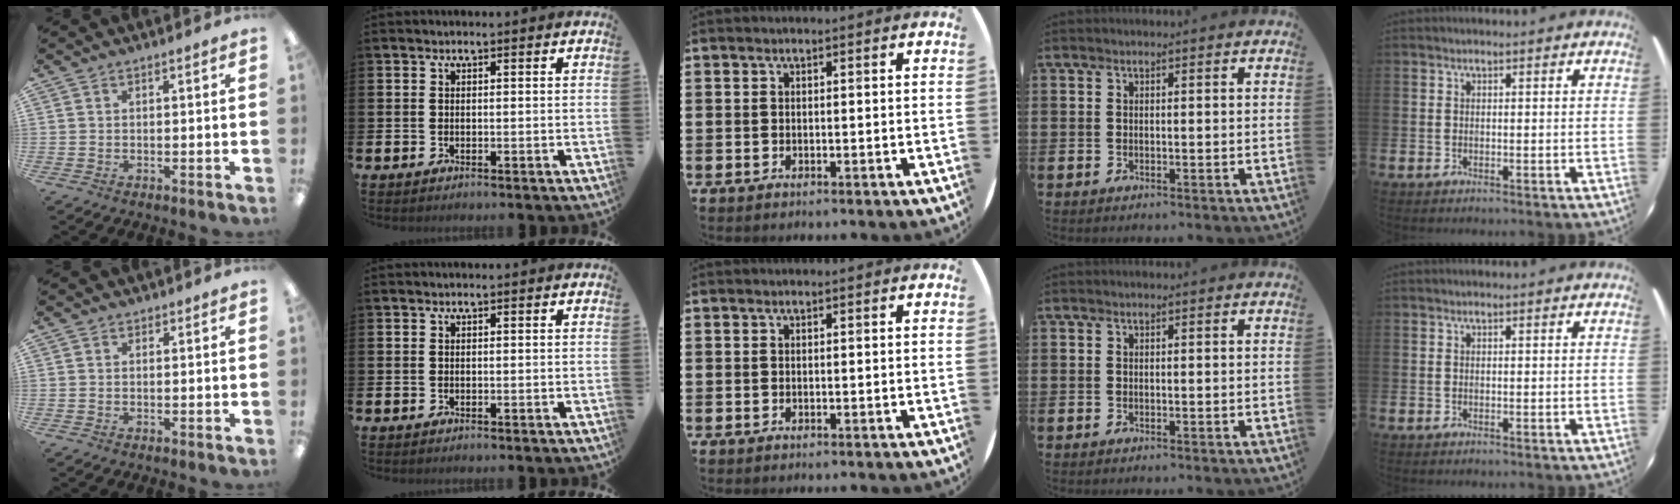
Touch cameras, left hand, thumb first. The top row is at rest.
{}